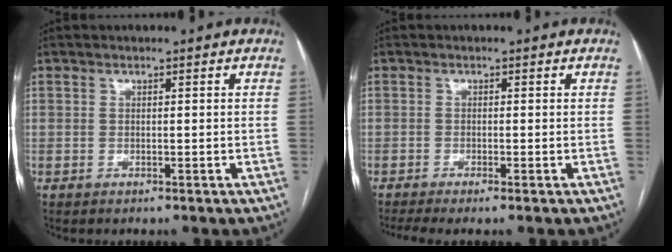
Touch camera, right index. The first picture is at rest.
{"total": 2.6, "force": [-1.8, 0.0, 1.9], "torque": [-0.037, -0.007, -0.034]}